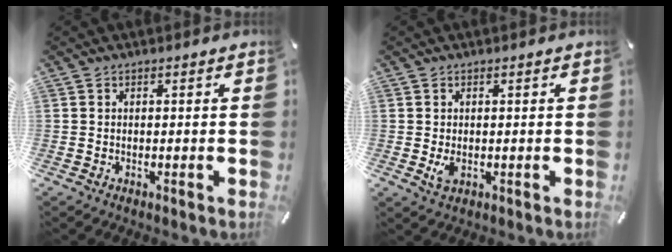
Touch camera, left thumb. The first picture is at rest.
{"total": 2.7, "force": [-0.3, 1.6, 2.2], "torque": [-0.044, -0.008, -0.009]}